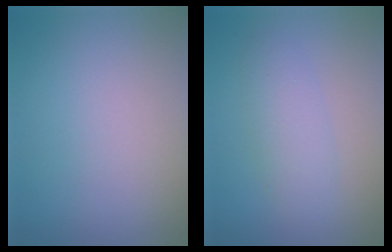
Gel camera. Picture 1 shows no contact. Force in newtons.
{"total": 2.7, "press": 2.7, "slide": 0.1}